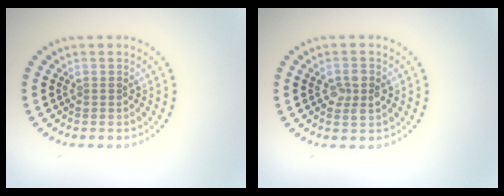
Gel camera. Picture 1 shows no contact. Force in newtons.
{"total": 2.0, "press": 2.0, "slide": 0.2}